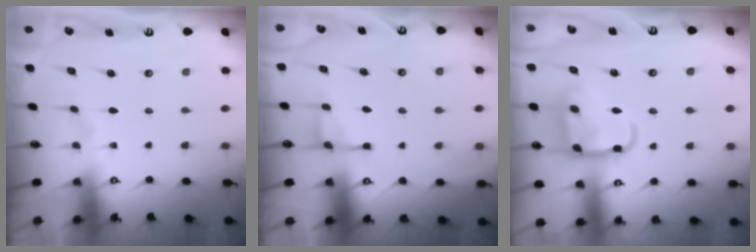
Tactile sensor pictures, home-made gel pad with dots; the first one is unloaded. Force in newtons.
{"total": 3.8, "press": 3.8, "slide": 0.5}
{"total": 15.5, "press": 15.4, "slide": 1.2}